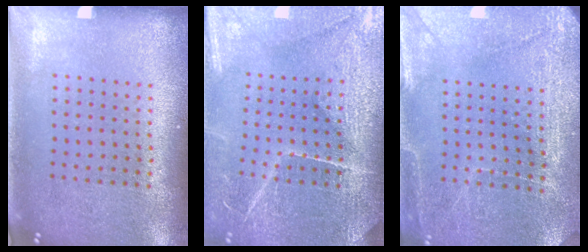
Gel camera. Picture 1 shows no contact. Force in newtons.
{"total": 4.0, "press": 3.8, "slide": 1.3}
{"total": 2.9, "press": 2.8, "slide": 0.3}